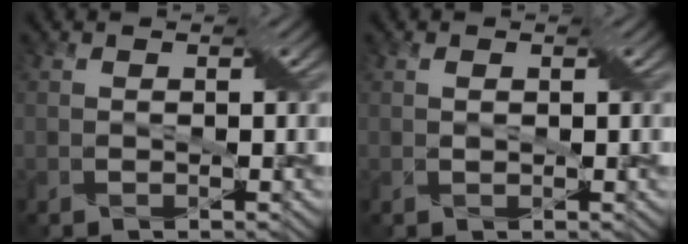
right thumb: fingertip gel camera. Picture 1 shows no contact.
{"total": 0.8, "force": [0.3, 0.4, 0.6], "torque": [-0.012, 0.002, 0.006]}